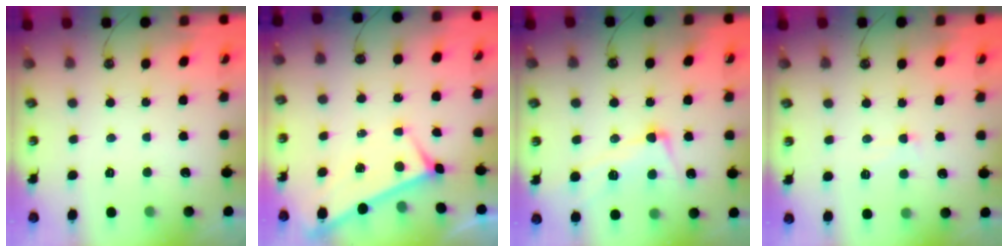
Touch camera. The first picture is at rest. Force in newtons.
{"total": 3.9, "press": 3.9, "slide": 0.3}
{"total": 3.6, "press": 3.4, "slide": 1.0}
{"total": 0.8, "press": 0.2, "slide": 0.8}